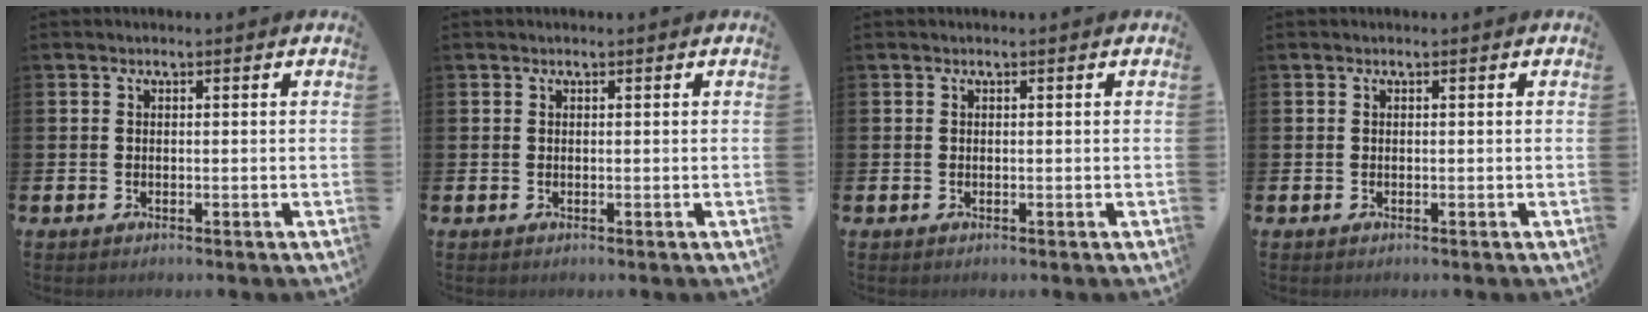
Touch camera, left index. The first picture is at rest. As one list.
[{"total": 0.0}, {"total": 0.0}, {"total": 0.0}]